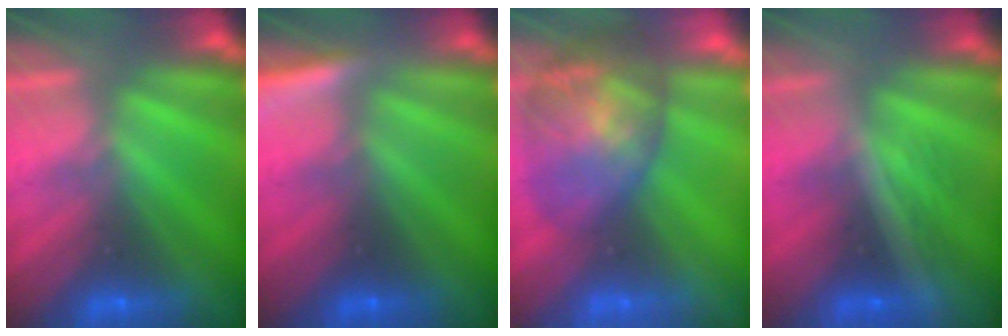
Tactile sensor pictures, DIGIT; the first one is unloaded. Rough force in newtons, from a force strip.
{"total": 4.3}
{"total": 7.2}
{"total": 1.7}